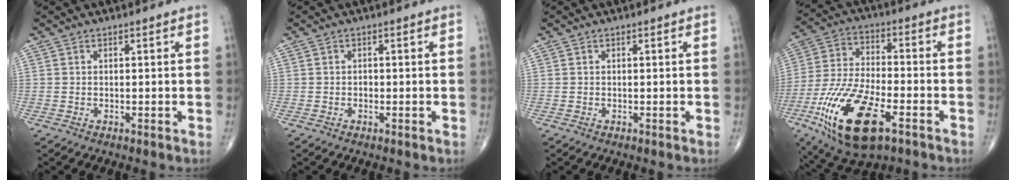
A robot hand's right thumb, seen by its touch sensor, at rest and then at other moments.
{"total": 0.7, "force": [-0.2, 0.5, 0.4], "torque": [-0.002, 0.002, -0.006]}
{"total": 0.0}
{"total": 20.6, "force": [-9.1, 8.5, 16.4], "torque": [-0.337, 0.012, -0.159]}